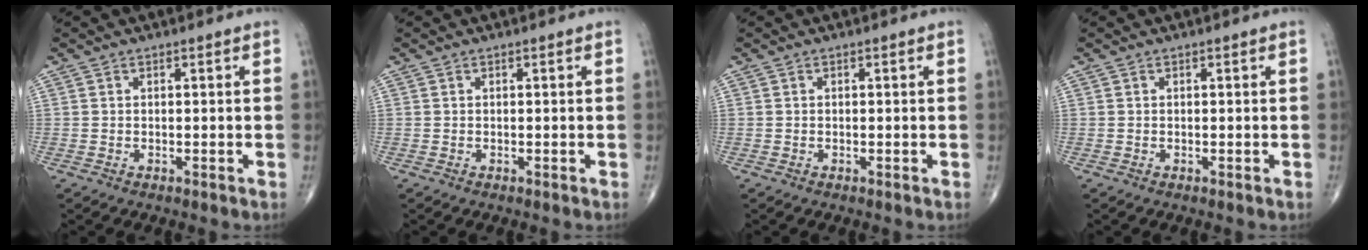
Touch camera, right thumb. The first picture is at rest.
{"total": 0.0}
{"total": 0.0}
{"total": 0.0}